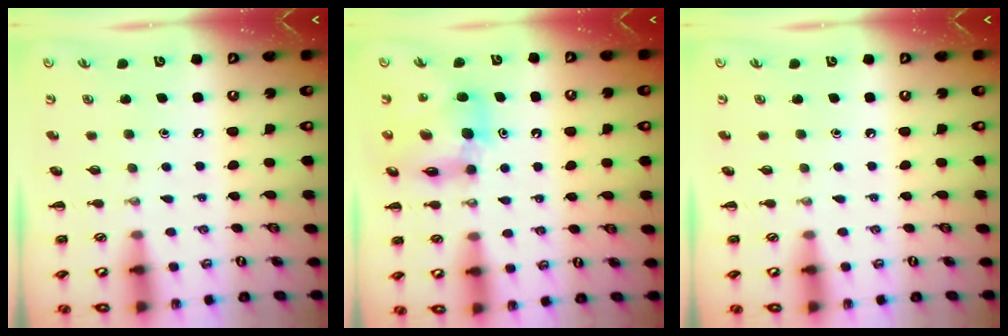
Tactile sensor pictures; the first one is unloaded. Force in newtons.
{"total": 10.3, "press": 10.0, "slide": 2.7}
{"total": 0.0}